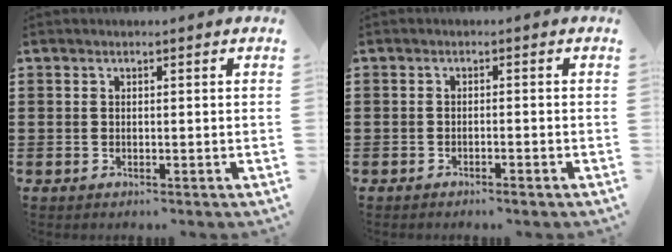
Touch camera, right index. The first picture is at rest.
{"total": 1.1, "force": [-0.9, -0.1, 0.5], "torque": [-0.012, -0.004, -0.017]}